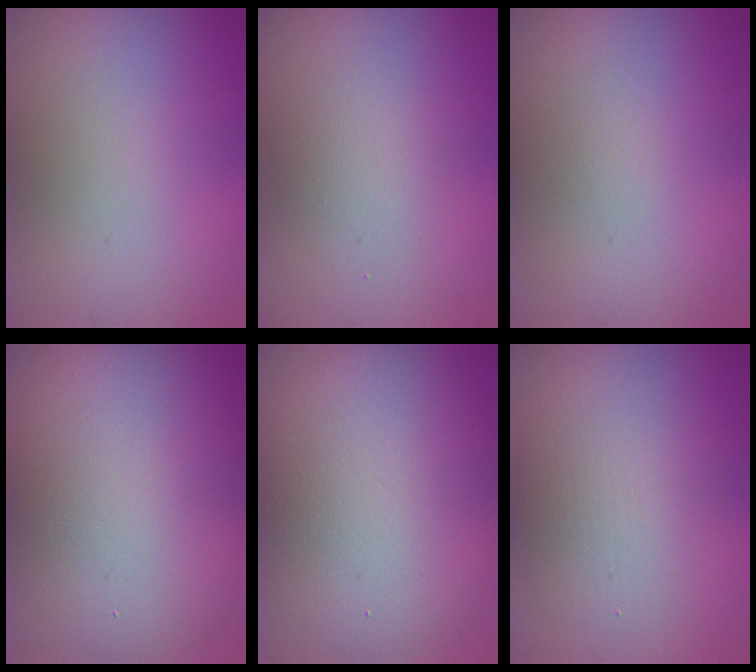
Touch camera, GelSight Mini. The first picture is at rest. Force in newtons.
{"total": 1.9, "press": 1.8, "slide": 0.2}
{"total": 0.0}
{"total": 13.4, "press": 13.3, "slide": 0.8}
{"total": 11.2, "press": 11.2, "slide": 0.9}
{"total": 4.3, "press": 4.3, "slide": 0.1}